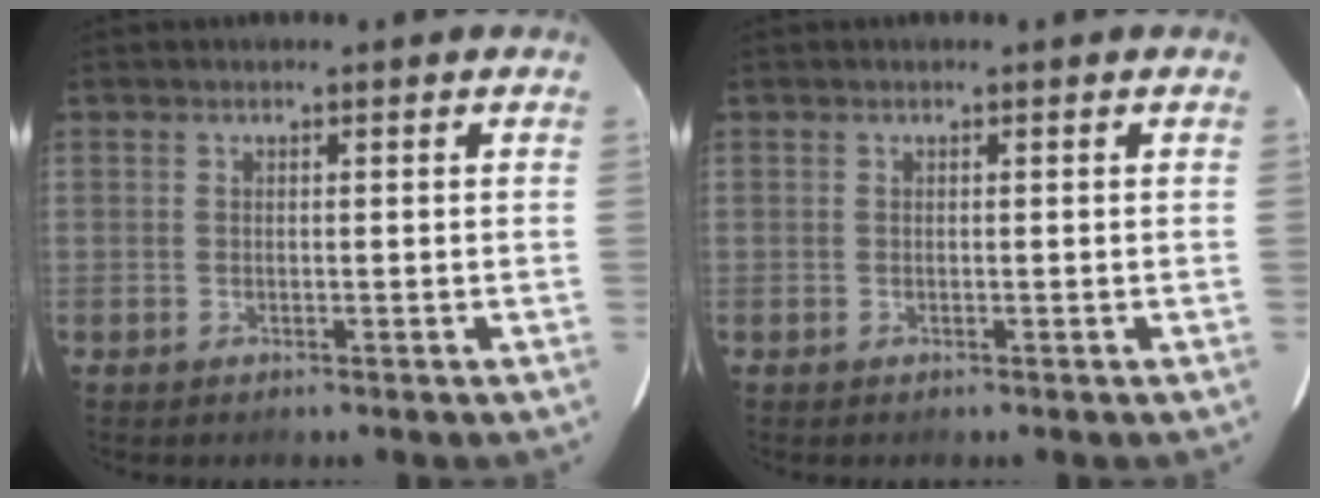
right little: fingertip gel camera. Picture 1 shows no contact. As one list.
[{"total": 0.0}]